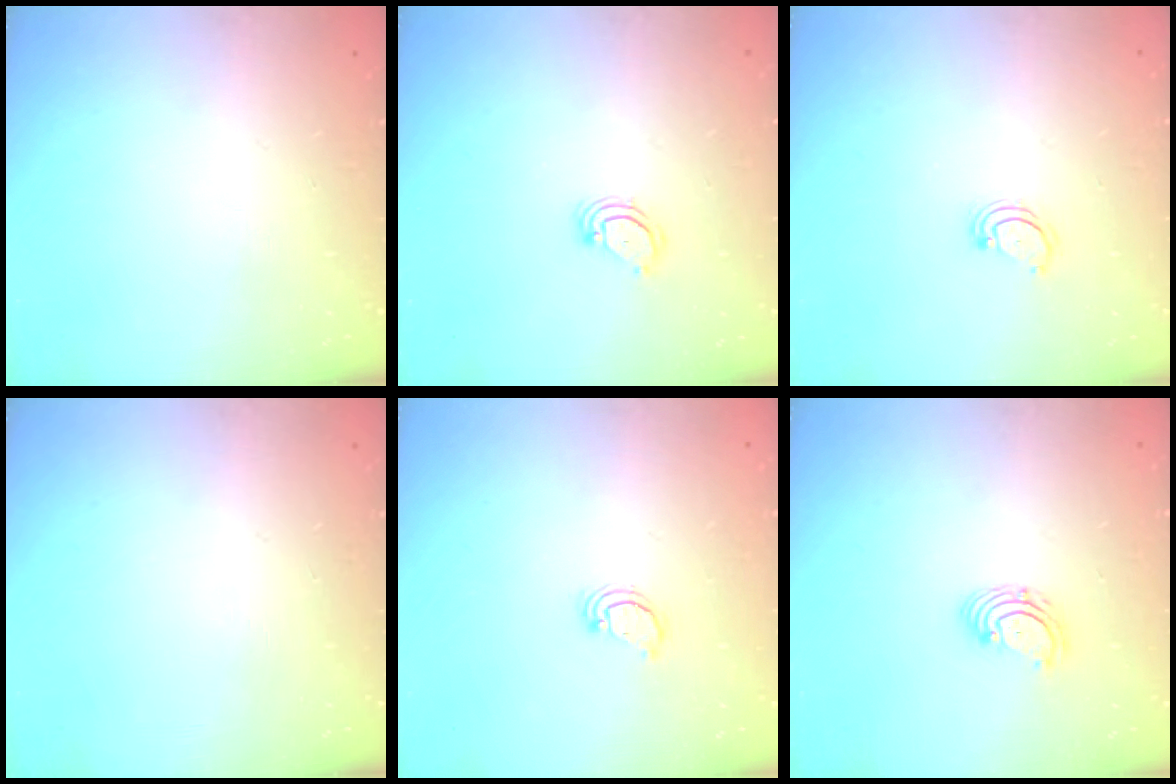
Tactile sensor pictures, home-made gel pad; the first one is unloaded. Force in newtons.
{"total": 3.5, "press": 3.5, "slide": 0.3}
{"total": 2.8, "press": 2.8, "slide": 0.3}
{"total": 0.0}
{"total": 2.4, "press": 2.4, "slide": 0.2}
{"total": 2.9, "press": 2.9, "slide": 0.3}